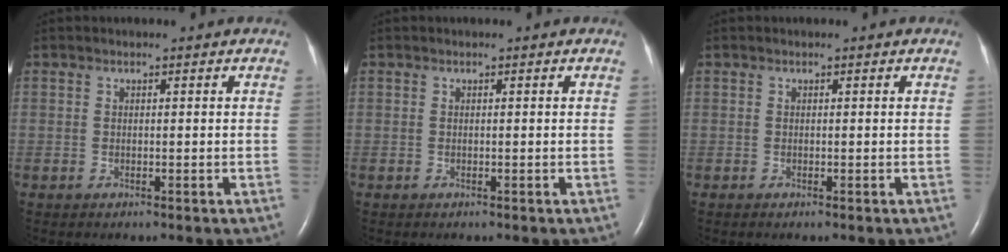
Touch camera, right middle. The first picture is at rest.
{"total": 0.0}
{"total": 0.0}